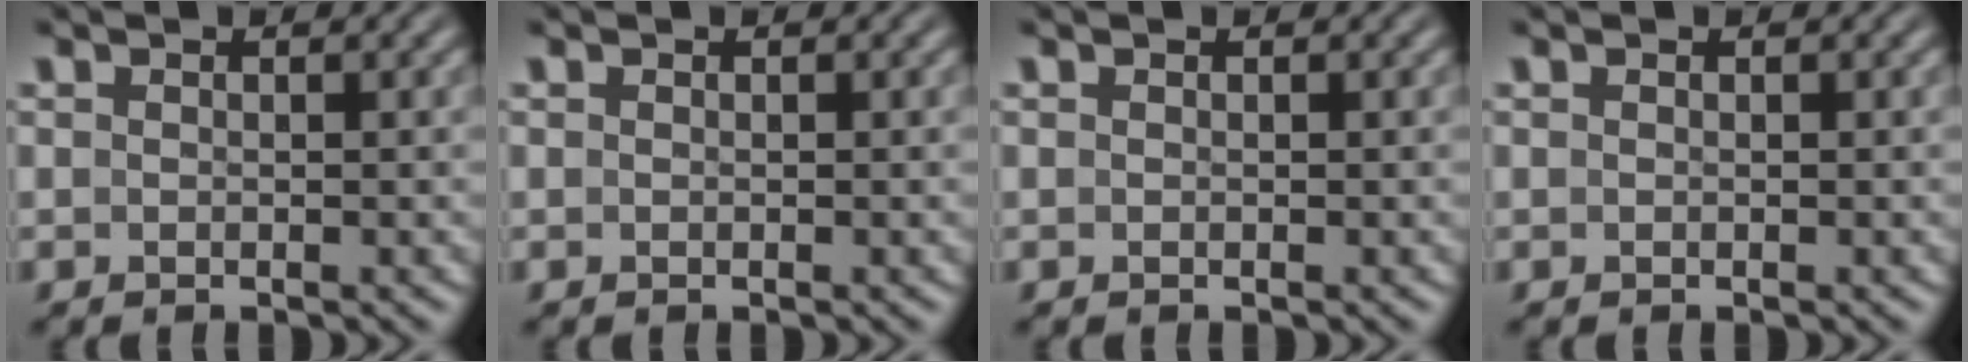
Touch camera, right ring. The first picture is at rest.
{"total": 0.0}
{"total": 0.0}
{"total": 0.0}